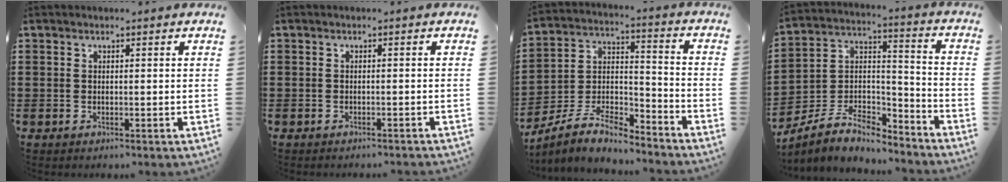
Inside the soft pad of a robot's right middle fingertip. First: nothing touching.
{"total": 0.7, "force": [-0.7, 0.0, 0.0], "torque": [-0.002, -0.001, -0.015]}
{"total": 7.8, "force": [-6.7, 2.2, 3.2], "torque": [-0.071, 0.003, -0.134]}
{"total": 6.4, "force": [-5.4, 2.9, 1.7], "torque": [-0.047, -0.002, -0.109]}